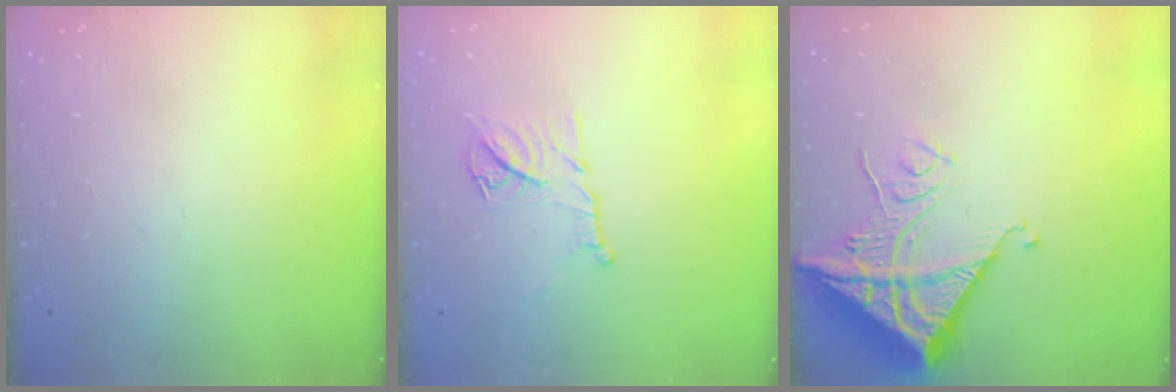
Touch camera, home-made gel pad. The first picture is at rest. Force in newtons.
{"total": 11.4, "press": 11.4, "slide": 0.6}
{"total": 17.1, "press": 17.0, "slide": 1.6}